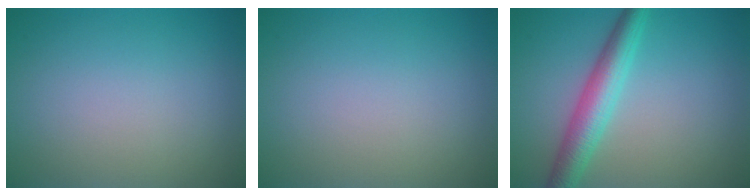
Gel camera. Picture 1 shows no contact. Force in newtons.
{"total": 0.0}
{"total": 4.5, "press": 4.5, "slide": 0.1}